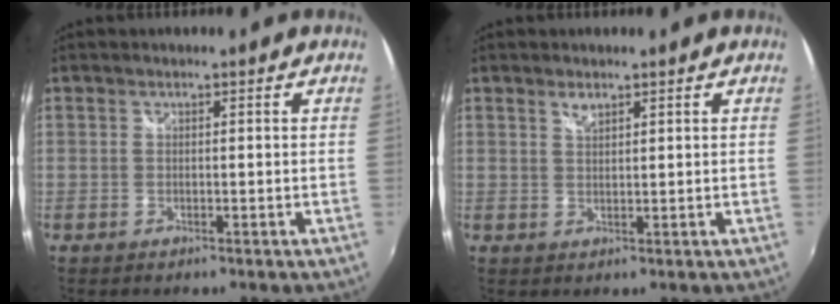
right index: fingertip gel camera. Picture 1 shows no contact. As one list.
[{"total": 1.7, "force": [1.3, 0.7, 1.0], "torque": [-0.016, 0.002, 0.022]}]